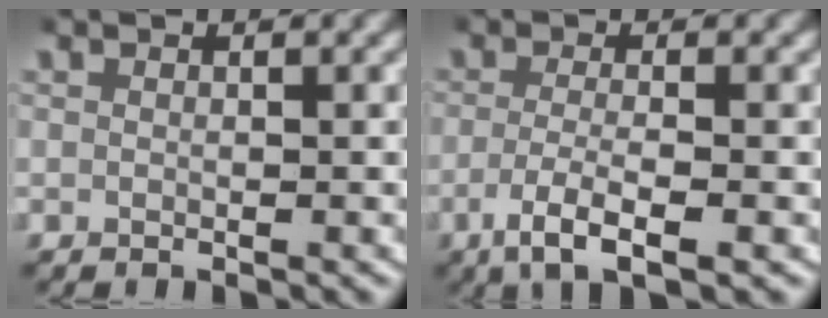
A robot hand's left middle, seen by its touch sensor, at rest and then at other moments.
{"total": 4.1, "force": [-2.1, 1.0, 3.4], "torque": [-0.071, -0.014, -0.031]}